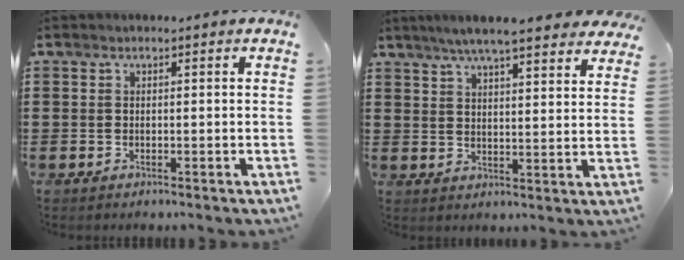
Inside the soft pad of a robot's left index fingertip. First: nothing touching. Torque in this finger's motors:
{"motor_torque": [1.91, -0.23, 1.05, 0.21]}